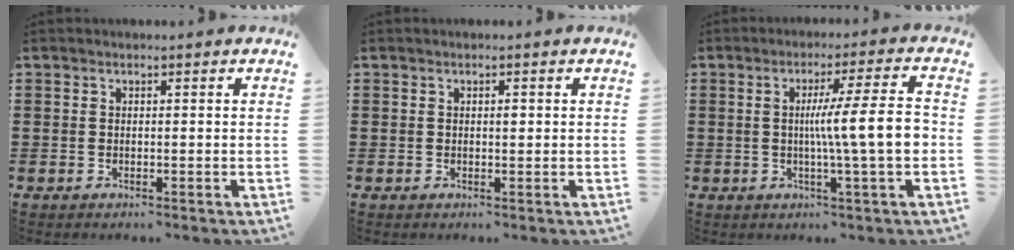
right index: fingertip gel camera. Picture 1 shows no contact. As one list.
[{"total": 0.8, "force": [0.2, 0.4, 0.7], "torque": [-0.014, 0.000, 0.003]}, {"total": 9.6, "force": [-0.2, 0.4, 9.6], "torque": [-0.153, -0.009, -0.012]}]